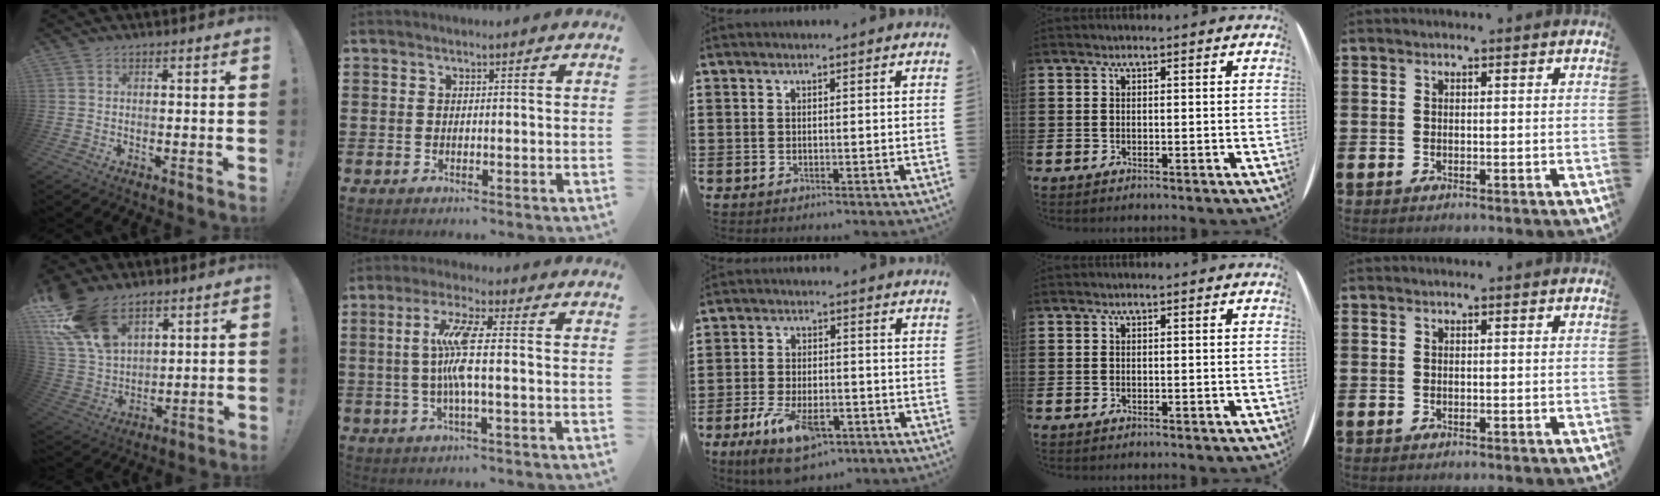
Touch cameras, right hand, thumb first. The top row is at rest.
{"thumb": {"total": 17.8, "force": [10.2, 10.8, 9.9], "torque": [-0.213, -0.051, 0.195]}, "index": {"total": 7.3, "force": [0.1, 0.6, 7.3], "torque": [-0.164, -0.012, -0.014]}, "middle": {"total": 8.0, "force": [-4.6, 3.5, 5.7], "torque": [-0.119, -0.003, -0.082]}}